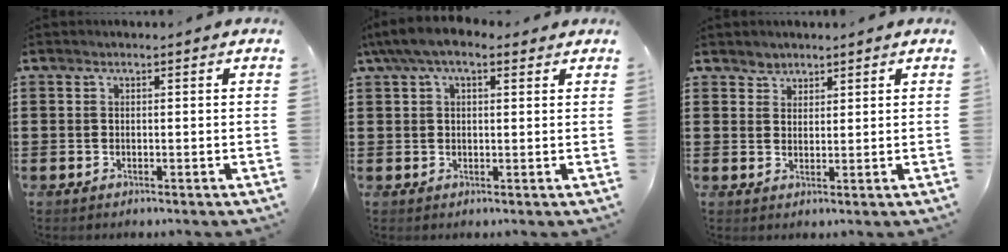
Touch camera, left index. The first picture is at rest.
{"total": 5.4, "force": [3.3, 2.1, 3.8], "torque": [-0.080, 0.005, 0.059]}
{"total": 2.1, "force": [1.7, 1.2, -0.2], "torque": [-0.003, 0.006, 0.033]}